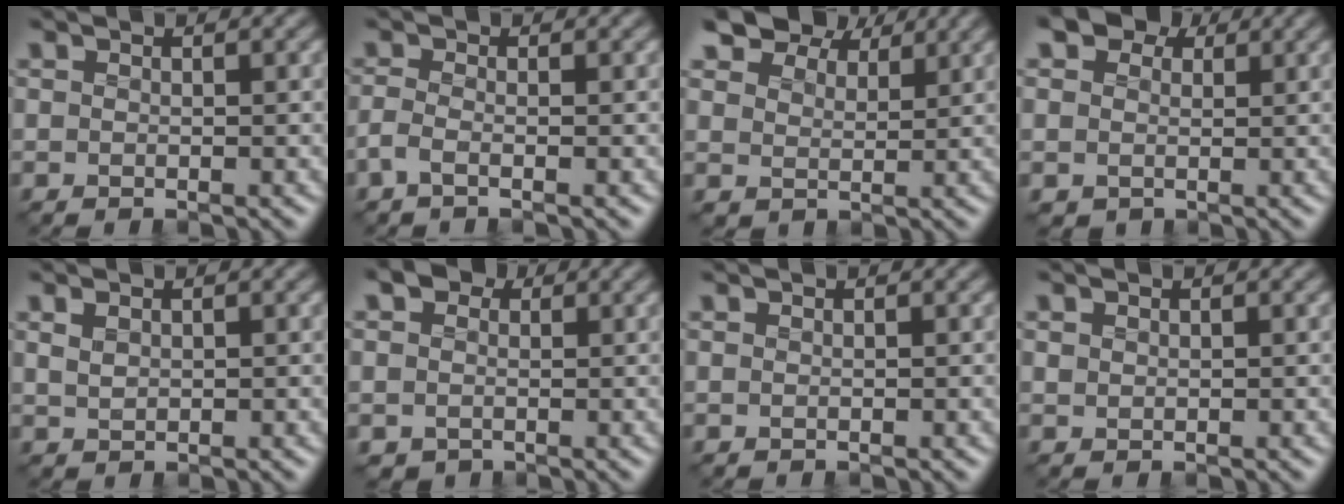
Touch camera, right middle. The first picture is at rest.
{"total": 1.6, "force": [-1.0, 0.4, 1.2], "torque": [-0.034, -0.007, -0.026]}
{"total": 7.2, "force": [5.7, 3.5, 2.6], "torque": [-0.069, -0.013, 0.112]}
{"total": 6.0, "force": [2.7, 4.6, 2.8], "torque": [-0.052, 0.012, 0.023]}
{"total": 1.1, "force": [0.6, 0.6, 0.8], "torque": [-0.023, -0.001, 0.017]}
{"total": 4.4, "force": [1.2, 3.7, 2.1], "torque": [-0.035, 0.013, 0.006]}
{"total": 0.0}
{"total": 0.5, "force": [0.4, 0.3, 0.1], "torque": [-0.008, -0.003, 0.012]}